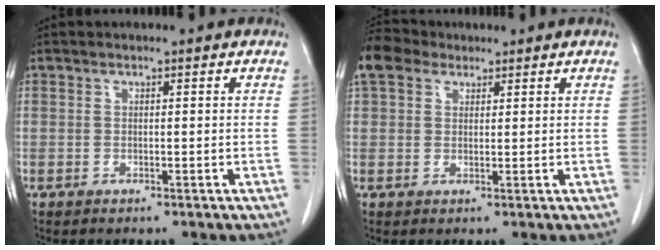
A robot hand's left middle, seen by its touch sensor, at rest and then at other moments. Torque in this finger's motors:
{"motor_torque": [0.19, -0.10, 0.56, 0.10]}